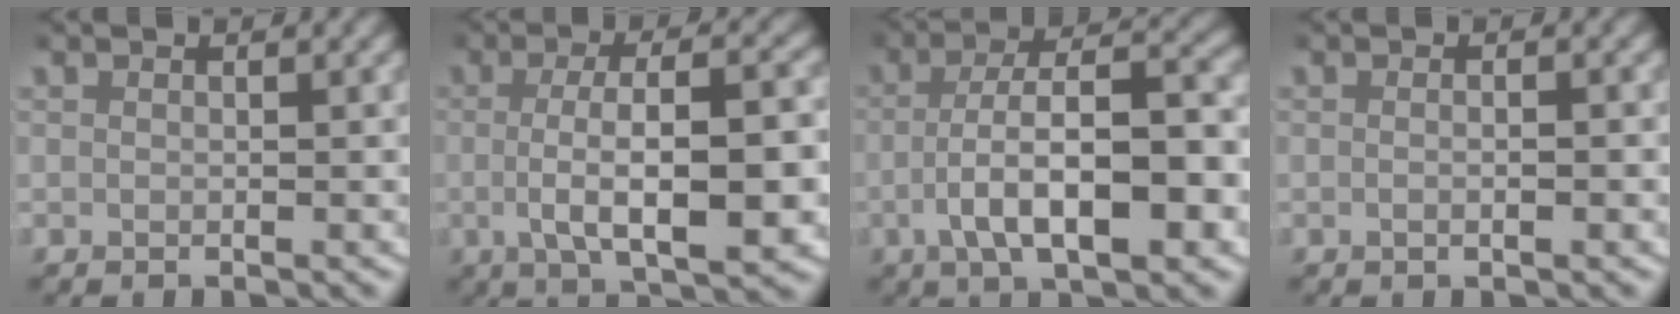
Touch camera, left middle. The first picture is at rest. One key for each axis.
{"total": 7.3, "fx": -1.5, "fy": 2.3, "fz": 6.8, "tx": -0.110, "ty": -0.009, "tz": -0.018}
{"total": 7.8, "fx": -1.8, "fy": 3.2, "fz": 6.9, "tx": -0.113, "ty": -0.009, "tz": -0.023}
{"total": 0.8, "fx": -0.4, "fy": 0.0, "fz": 0.7, "tx": -0.015, "ty": 0.000, "tz": -0.007}